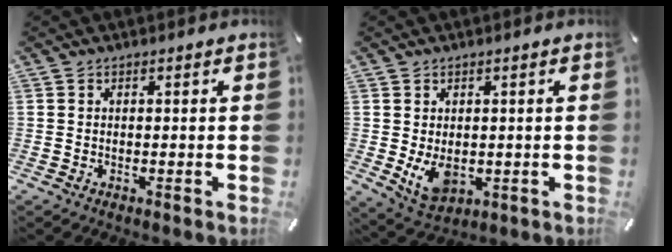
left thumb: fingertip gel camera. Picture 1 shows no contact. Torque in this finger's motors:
{"motor_torque": [0.83, 1.81, 0.17, -0.02, 0.22]}